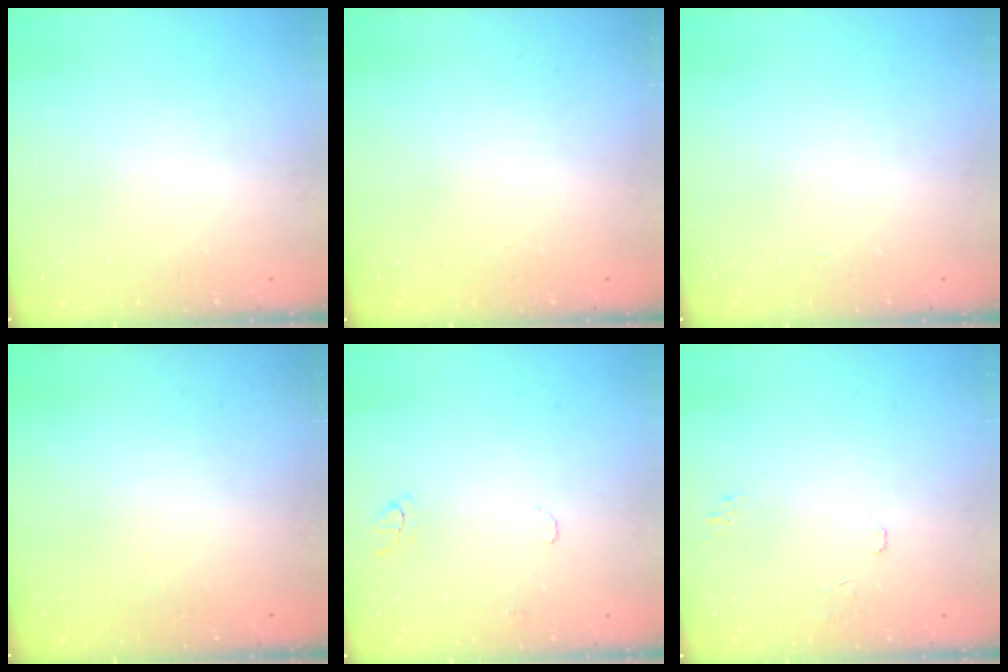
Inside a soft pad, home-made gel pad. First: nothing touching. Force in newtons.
{"total": 0.0}
{"total": 2.5, "press": 2.5, "slide": 0.3}
{"total": 0.0}
{"total": 5.4, "press": 5.4, "slide": 0.6}
{"total": 4.9, "press": 4.9, "slide": 0.4}